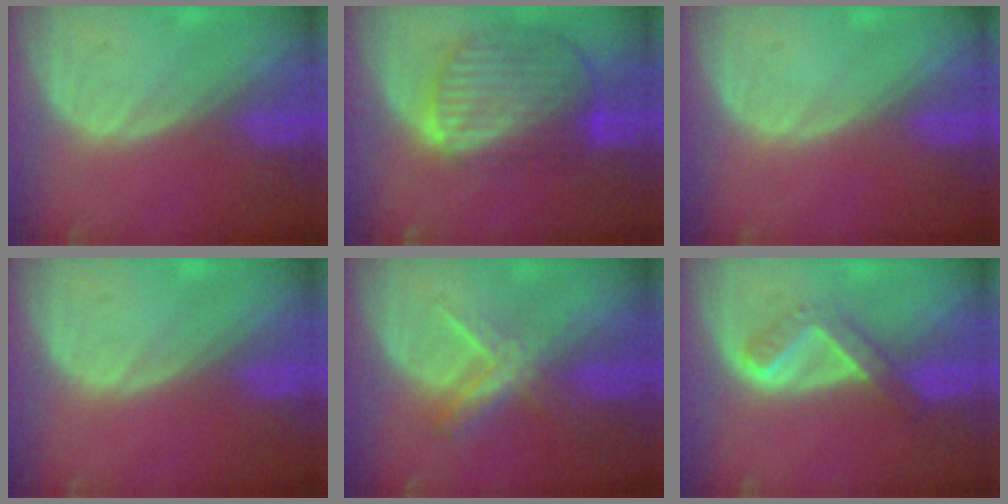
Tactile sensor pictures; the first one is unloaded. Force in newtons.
{"total": 10.4, "press": 8.7, "slide": 5.6}
{"total": 0.0}
{"total": 0.0}
{"total": 5.5, "press": 5.1, "slide": 2.1}
{"total": 5.2, "press": 4.6, "slide": 2.6}